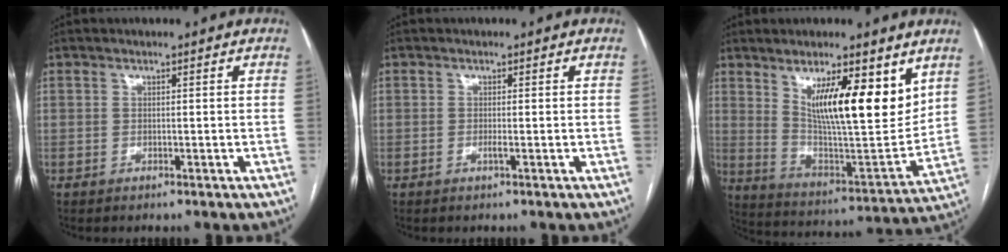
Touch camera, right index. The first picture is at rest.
{"total": 0.8, "force": [-0.3, -0.1, 0.8], "torque": [-0.018, -0.002, -0.005]}
{"total": 16.4, "force": [8.1, 3.4, 13.9], "torque": [-0.220, -0.018, 0.143]}